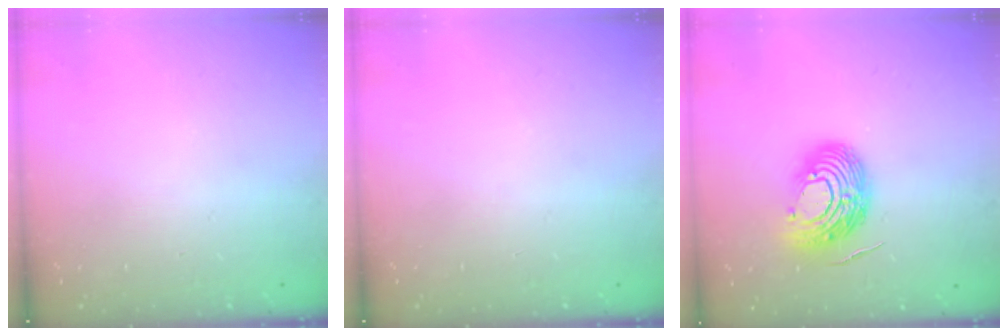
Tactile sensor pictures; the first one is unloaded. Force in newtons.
{"total": 0.0}
{"total": 13.7, "press": 13.7, "slide": 1.6}